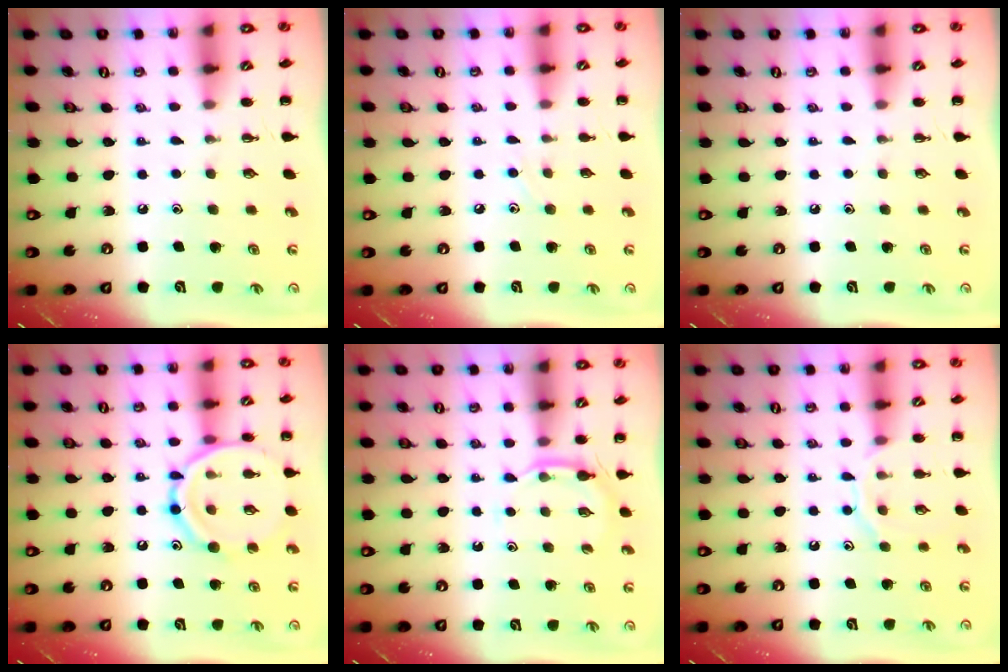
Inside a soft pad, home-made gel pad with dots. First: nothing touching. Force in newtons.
{"total": 4.7, "press": 4.5, "slide": 1.6}
{"total": 0.0}
{"total": 14.8, "press": 14.7, "slide": 1.4}
{"total": 5.4, "press": 5.4, "slide": 1.0}
{"total": 8.8, "press": 8.8, "slide": 0.6}